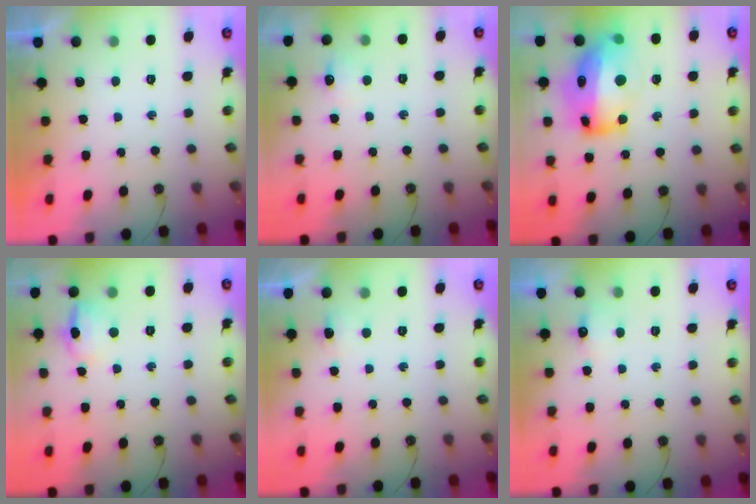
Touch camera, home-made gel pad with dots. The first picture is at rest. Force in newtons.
{"total": 5.8, "press": 5.8, "slide": 0.9}
{"total": 20.1, "press": 20.0, "slide": 2.2}
{"total": 9.3, "press": 9.2, "slide": 1.4}
{"total": 4.9, "press": 4.4, "slide": 2.0}
{"total": 4.3, "press": 4.3, "slide": 0.7}